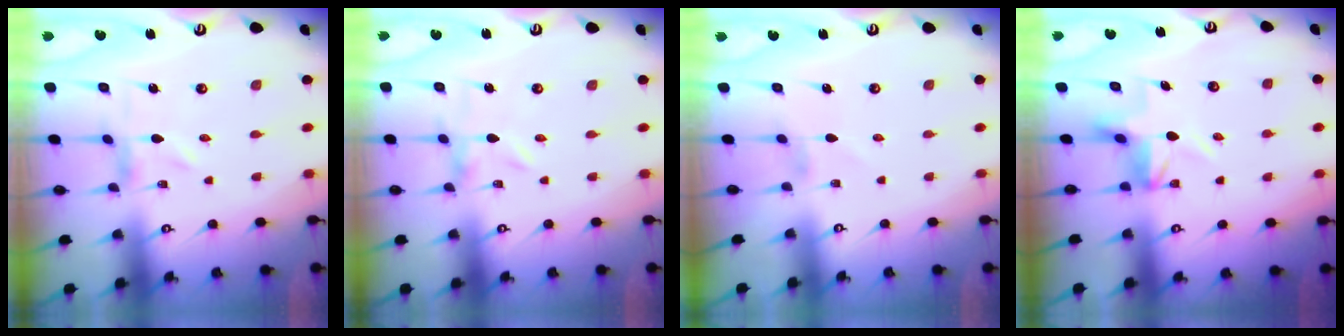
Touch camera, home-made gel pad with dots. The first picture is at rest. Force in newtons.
{"total": 0.0}
{"total": 0.8, "press": 0.7, "slide": 0.2}
{"total": 4.2, "press": 4.2, "slide": 0.6}